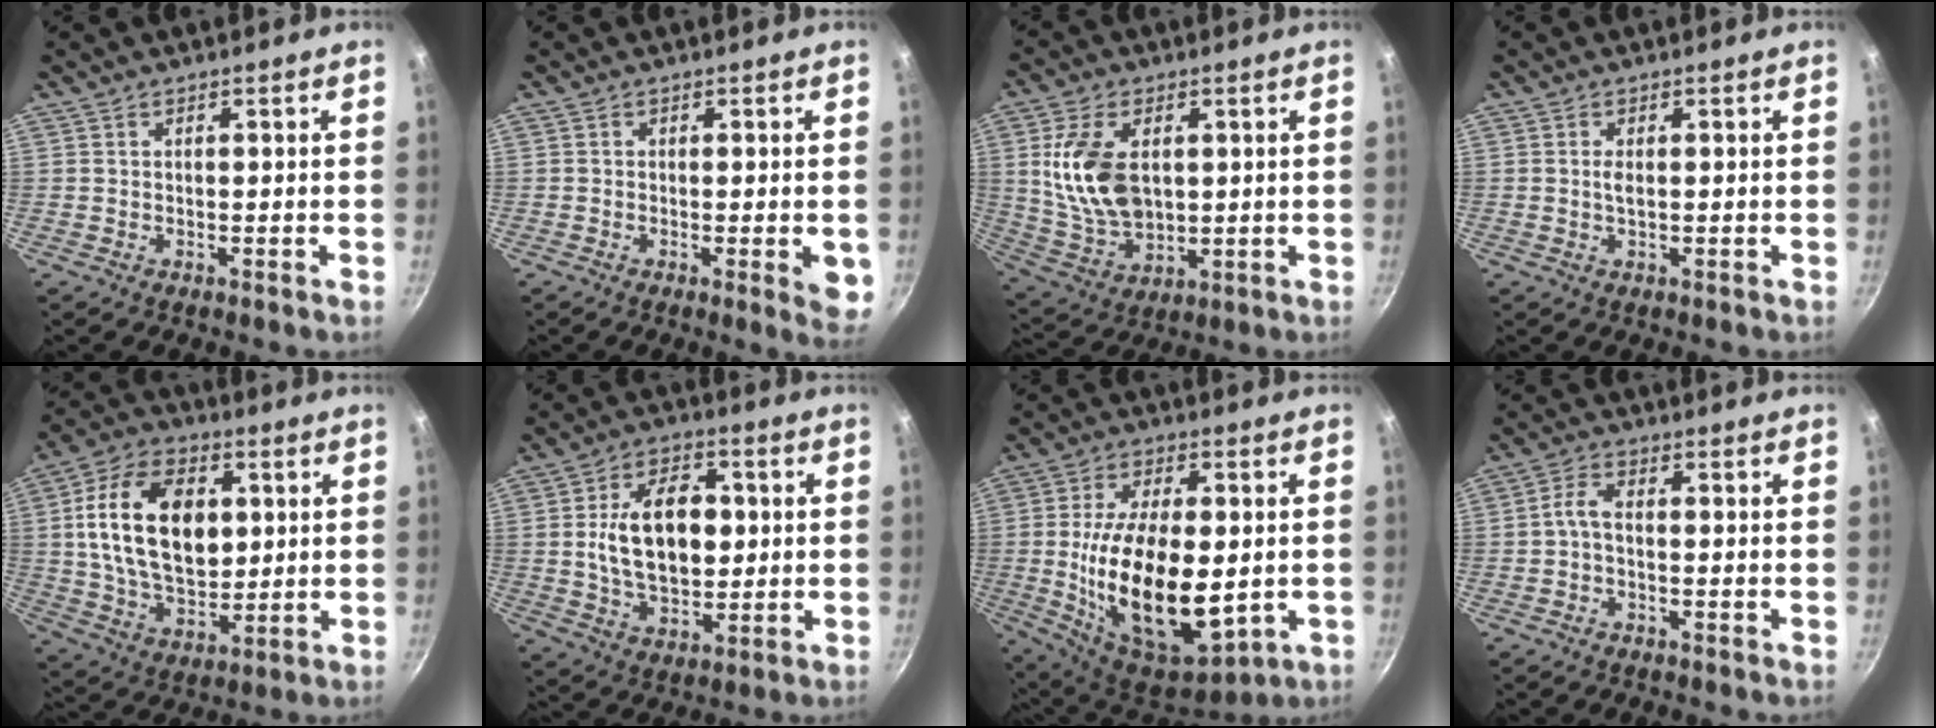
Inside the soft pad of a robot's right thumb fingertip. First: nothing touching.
{"total": 5.1, "force": [-1.1, 1.3, 4.9], "torque": [-0.052, -0.006, -0.013]}
{"total": 14.1, "force": [2.3, 8.8, 10.7], "torque": [-0.188, -0.019, 0.056]}
{"total": 1.4, "force": [0.1, 0.5, 1.3], "torque": [-0.027, 0.000, 0.002]}
{"total": 19.3, "force": [3.3, 12.2, 14.5], "torque": [-0.239, -0.001, 0.055]}
{"total": 14.9, "force": [1.3, 9.3, 11.5], "torque": [-0.166, 0.003, 0.020]}
{"total": 23.7, "force": [-2.0, 12.1, 20.2], "torque": [-0.347, -0.007, -0.017]}
{"total": 3.0, "force": [-1.0, 1.3, 2.6], "torque": [-0.063, 0.017, -0.028]}